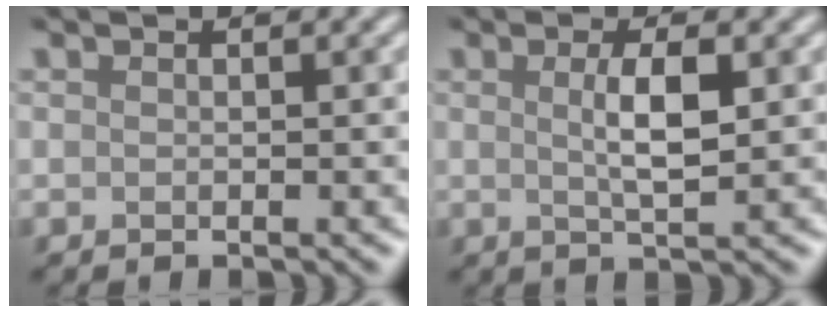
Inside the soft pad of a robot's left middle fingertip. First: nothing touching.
{"total": 3.2, "force": [0.5, 0.7, 3.1], "torque": [-0.059, 0.001, 0.010]}